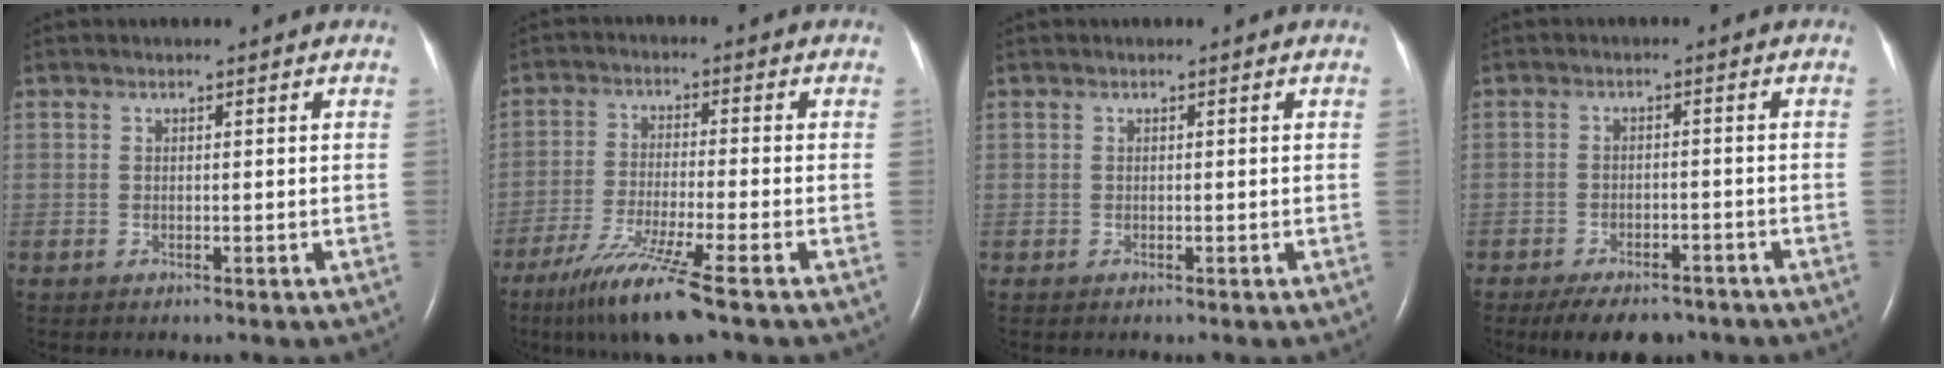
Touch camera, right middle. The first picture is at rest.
{"total": 10.1, "force": [-6.6, -0.8, 7.5], "torque": [-0.148, -0.037, -0.122]}
{"total": 0.0}
{"total": 8.4, "force": [-6.6, 3.5, 3.8], "torque": [-0.051, -0.001, -0.096]}